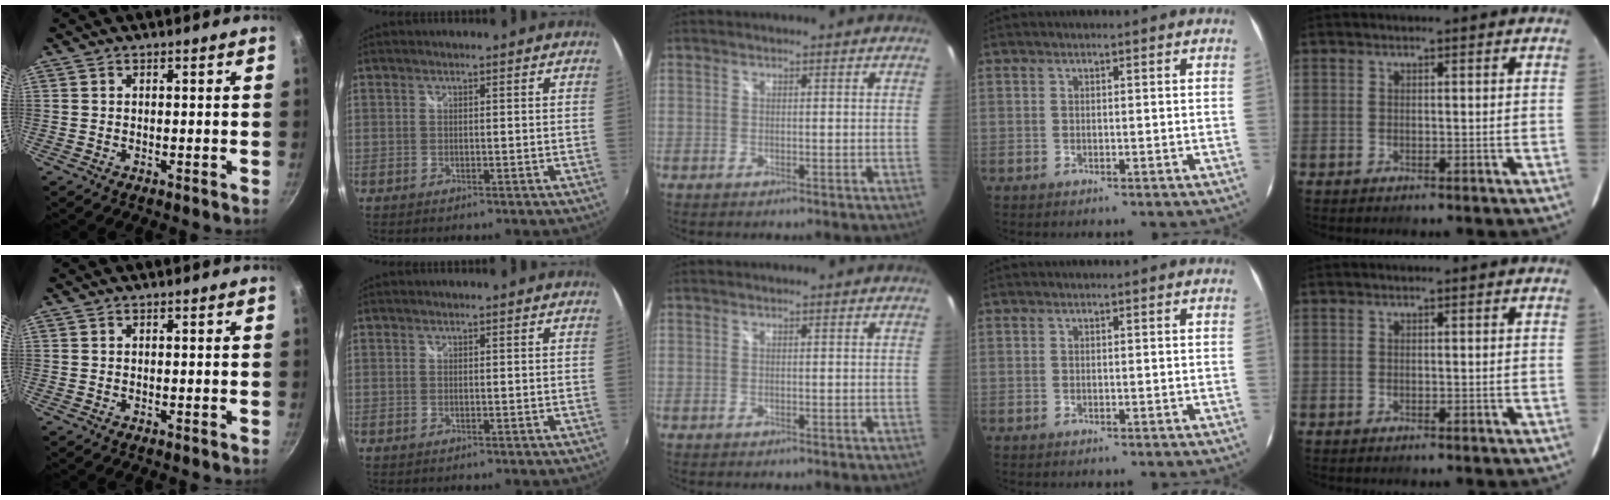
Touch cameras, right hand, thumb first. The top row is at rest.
{}